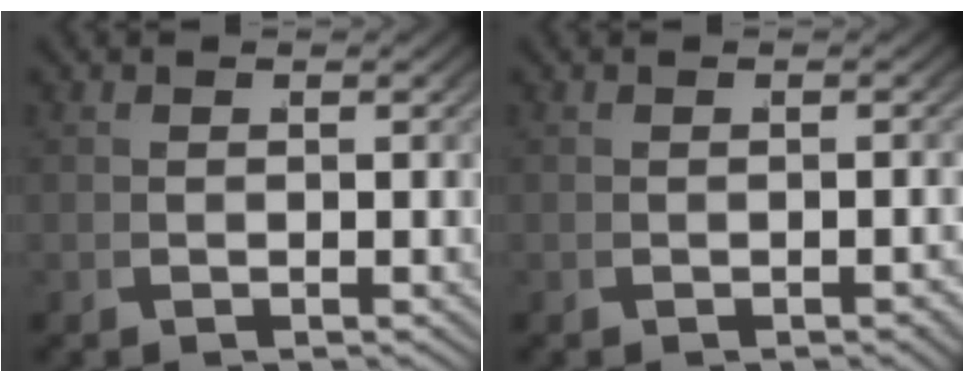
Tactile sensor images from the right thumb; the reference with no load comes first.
{"total": 0.8, "force": [-0.7, 0.2, 0.4], "torque": [-0.010, -0.001, -0.007]}